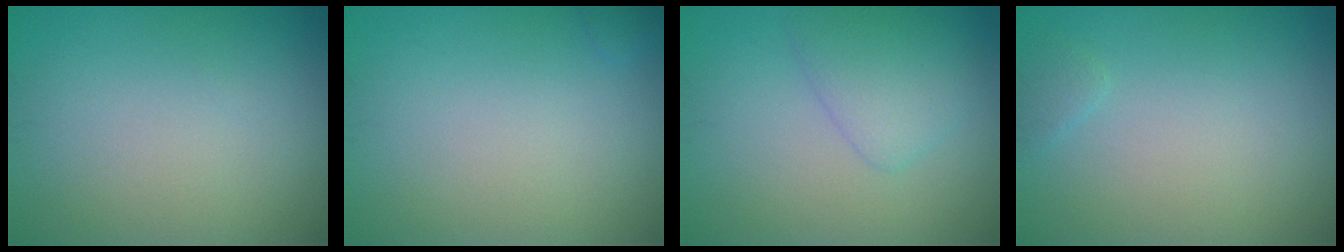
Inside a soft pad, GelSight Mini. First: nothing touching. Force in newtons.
{"total": 0.9, "press": 0.9, "slide": 0.2}
{"total": 2.7, "press": 2.7, "slide": 0.1}
{"total": 0.6, "press": 0.6, "slide": 0.1}